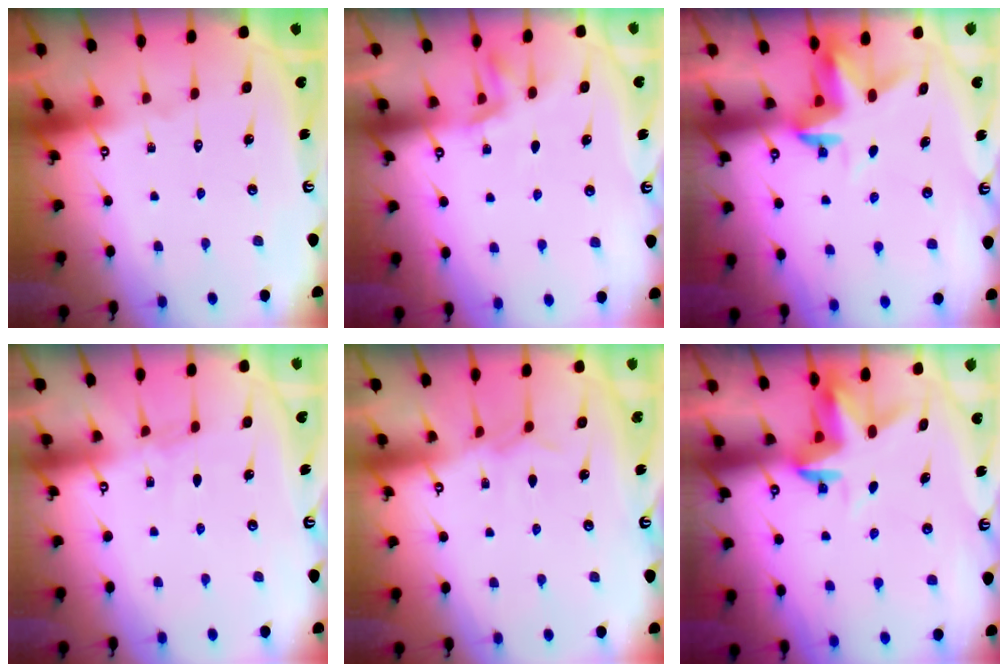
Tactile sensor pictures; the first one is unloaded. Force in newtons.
{"total": 4.5, "press": 4.1, "slide": 2.0}
{"total": 3.4, "press": 3.4, "slide": 0.2}
{"total": 4.0, "press": 4.0, "slide": 0.5}
{"total": 5.1, "press": 5.0, "slide": 0.4}
{"total": 3.4, "press": 3.4, "slide": 0.2}